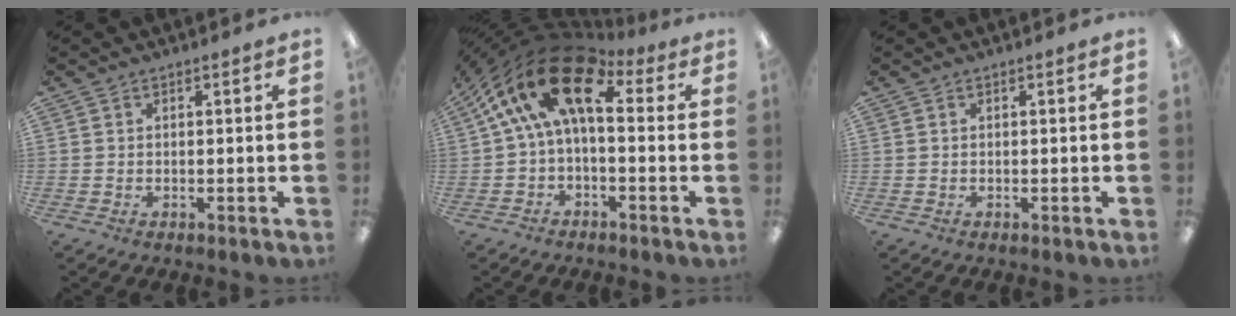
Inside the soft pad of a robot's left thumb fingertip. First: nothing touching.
{"total": 17.8, "force": [4.9, 8.8, 14.6], "torque": [-0.266, -0.021, 0.088]}
{"total": 0.0}